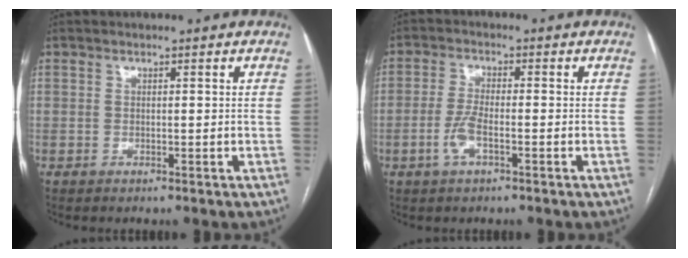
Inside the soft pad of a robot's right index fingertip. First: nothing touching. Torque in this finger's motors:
{"motor_torque": [0.52, -0.34, 0.12, 0.05]}